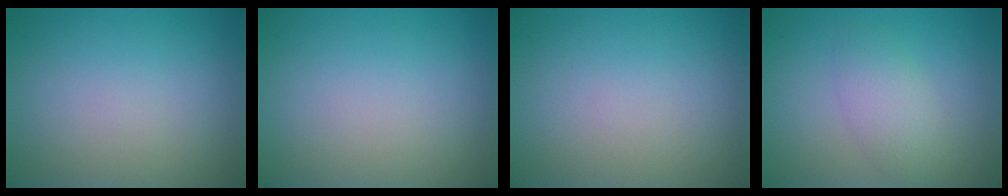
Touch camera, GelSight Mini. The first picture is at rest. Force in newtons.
{"total": 0.0}
{"total": 0.0}
{"total": 2.7, "press": 2.7, "slide": 0.1}